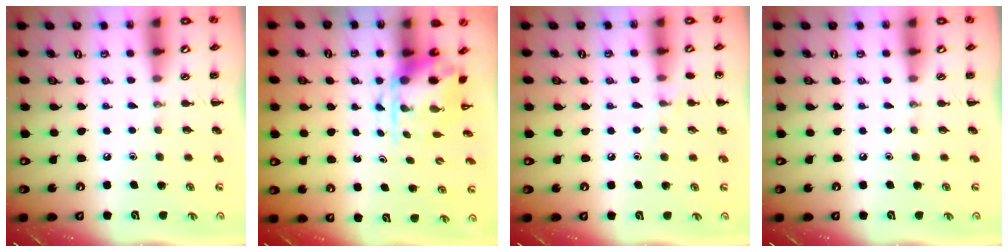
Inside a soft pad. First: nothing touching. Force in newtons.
{"total": 3.7, "press": 3.6, "slide": 0.9}
{"total": 6.5, "press": 6.2, "slide": 1.9}
{"total": 0.0}